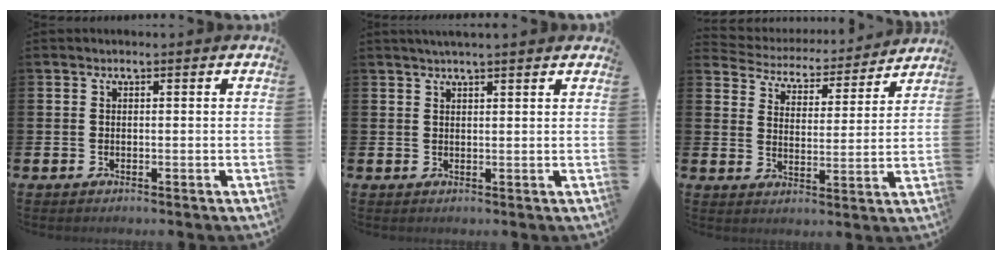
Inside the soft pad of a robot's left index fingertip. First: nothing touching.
{"total": 2.1, "force": [2.0, -0.2, 0.6], "torque": [-0.013, -0.004, 0.037]}
{"total": 4.6, "force": [4.4, 1.2, 0.2], "torque": [-0.029, -0.044, 0.069]}